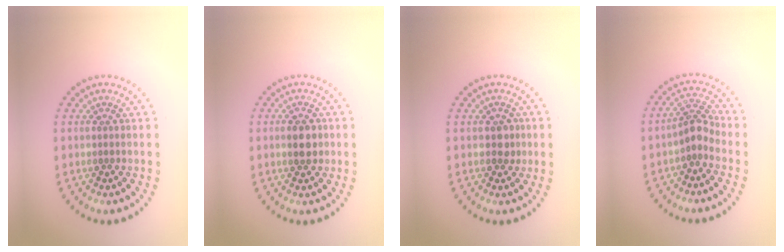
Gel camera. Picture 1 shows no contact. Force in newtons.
{"total": 2.8, "press": 2.8, "slide": 0.1}
{"total": 1.4, "press": 1.4, "slide": 0.4}
{"total": 2.3, "press": 1.7, "slide": 1.5}